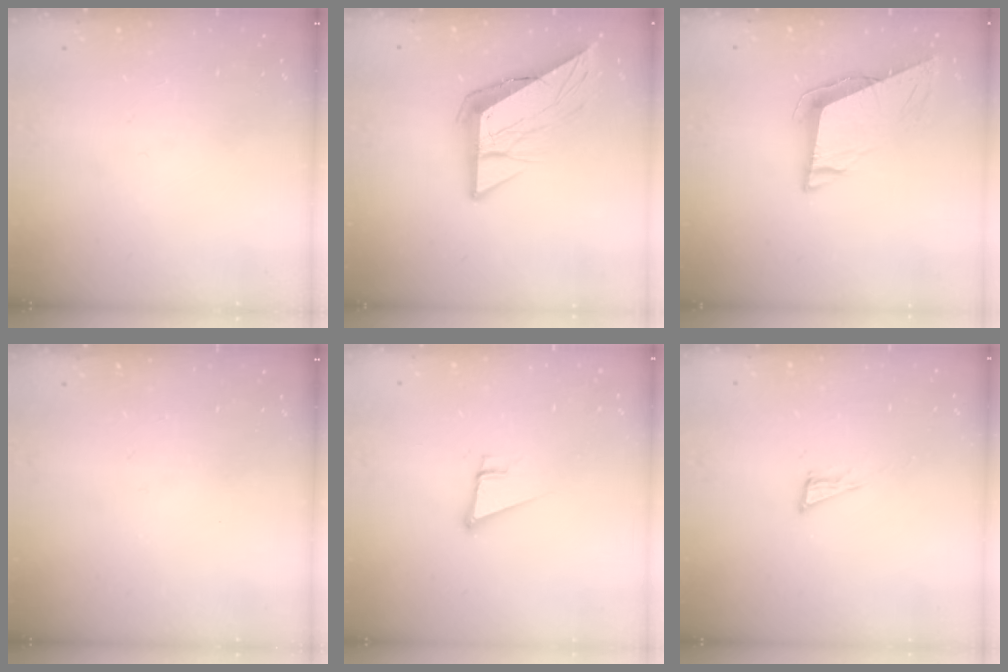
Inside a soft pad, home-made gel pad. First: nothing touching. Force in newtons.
{"total": 11.7, "press": 11.6, "slide": 1.4}
{"total": 9.2, "press": 8.9, "slide": 2.2}
{"total": 0.0}
{"total": 6.8, "press": 6.3, "slide": 2.5}
{"total": 5.7, "press": 5.5, "slide": 1.4}